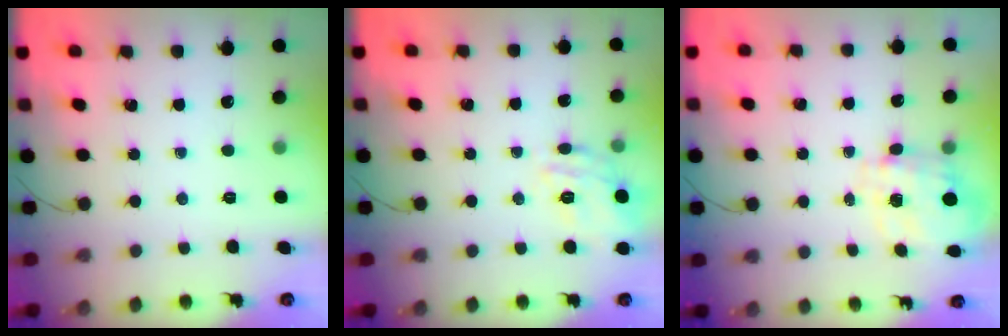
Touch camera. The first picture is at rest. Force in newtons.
{"total": 13.1, "press": 13.1, "slide": 0.5}
{"total": 3.4, "press": 3.2, "slide": 1.1}